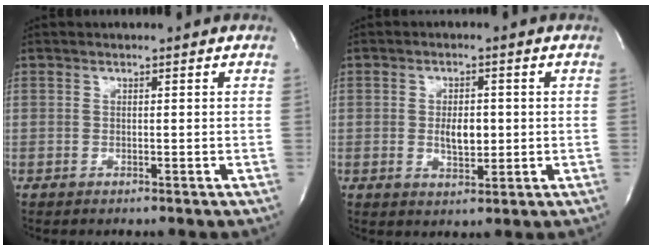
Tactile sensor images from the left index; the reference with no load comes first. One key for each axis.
{"total": 4.2, "fx": -0.3, "fy": 2.0, "fz": 3.6, "tx": -0.061, "ty": -0.006, "tz": 0.000}